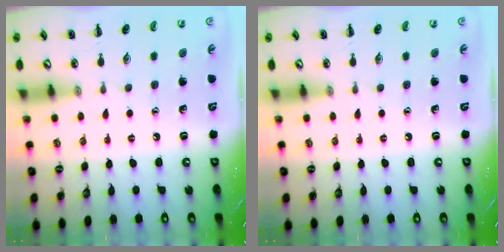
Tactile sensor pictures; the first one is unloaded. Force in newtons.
{"total": 0.0}